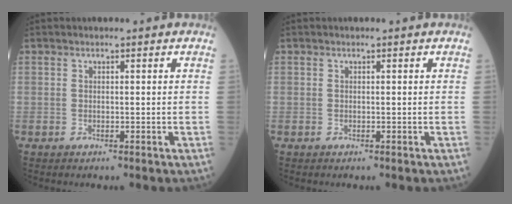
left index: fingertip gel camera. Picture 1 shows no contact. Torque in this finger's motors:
{"motor_torque": [0.00, 0.00, 0.00, 0.00]}